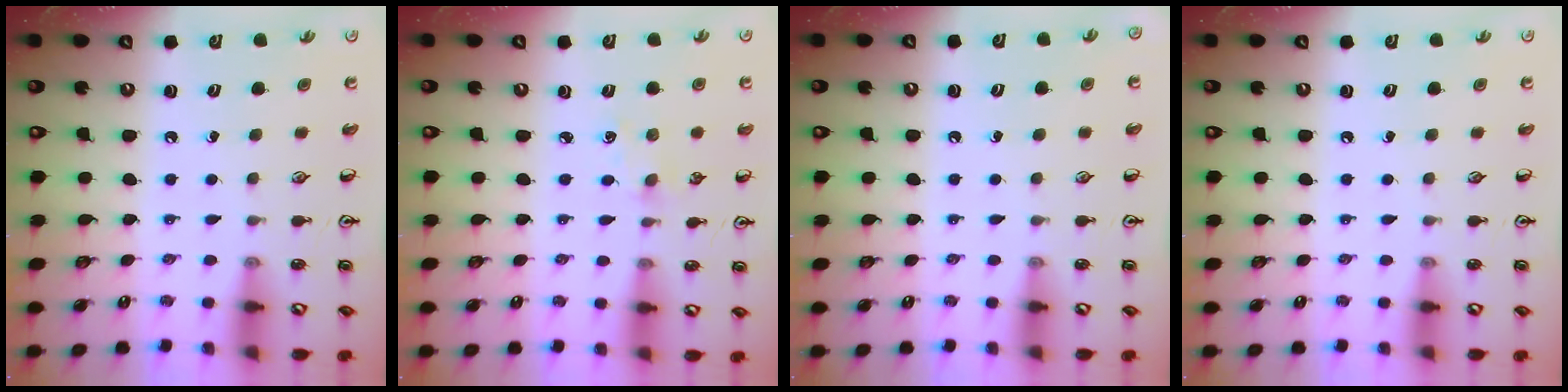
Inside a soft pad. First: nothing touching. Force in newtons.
{"total": 2.4, "press": 2.3, "slide": 0.4}
{"total": 0.0}
{"total": 0.0}